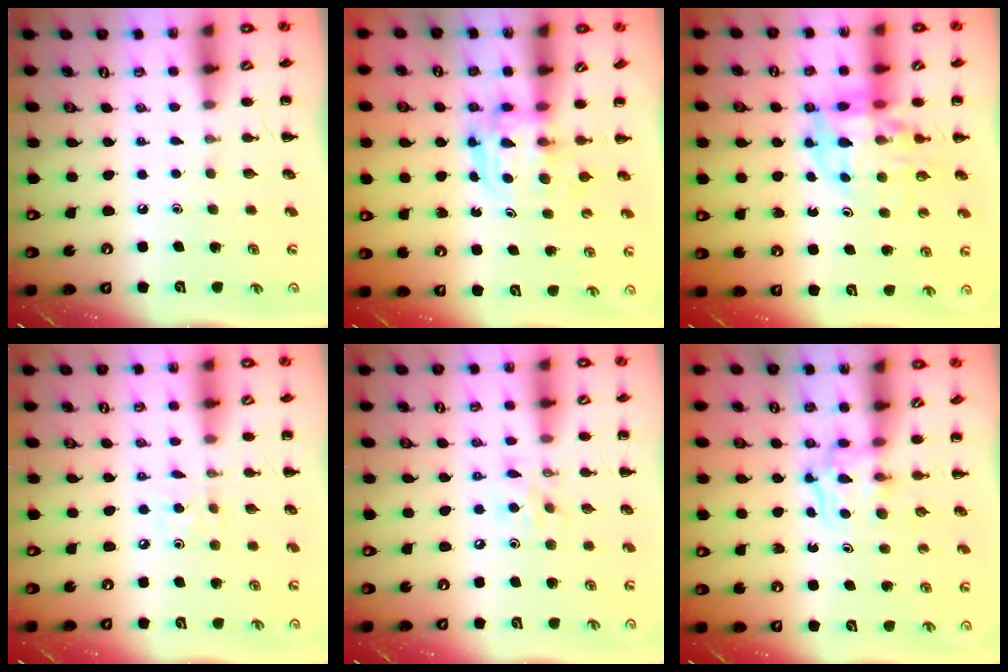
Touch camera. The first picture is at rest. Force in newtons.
{"total": 3.7, "press": 3.6, "slide": 0.2}
{"total": 10.6, "press": 10.0, "slide": 3.6}
{"total": 3.3, "press": 3.1, "slide": 1.1}
{"total": 6.7, "press": 6.7, "slide": 0.6}
{"total": 3.9, "press": 3.9, "slide": 0.3}